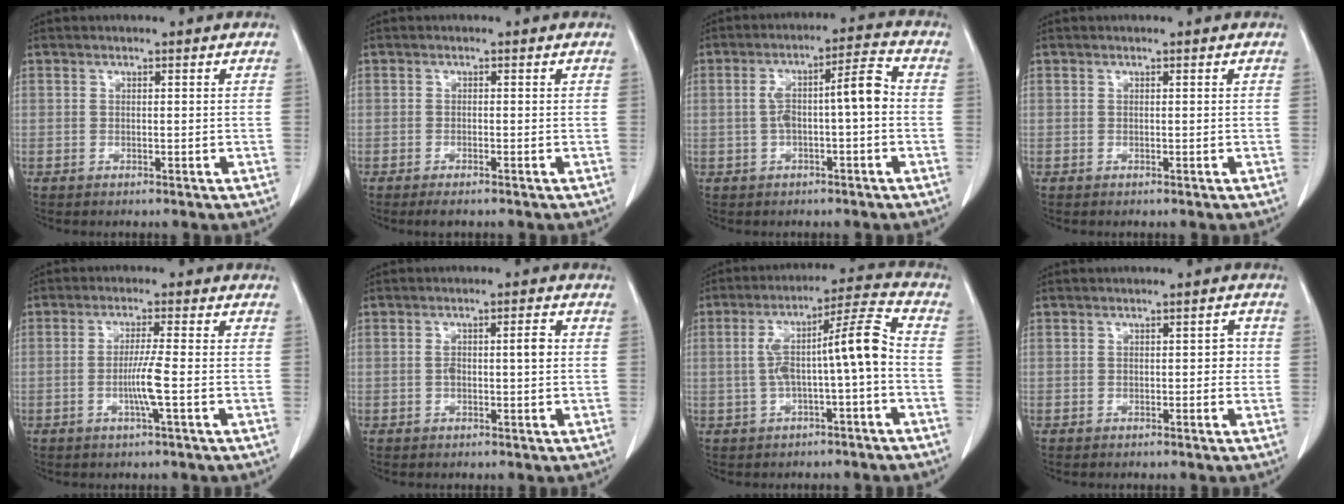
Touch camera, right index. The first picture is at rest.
{"total": 1.7, "force": [-1.3, 0.1, 1.1], "torque": [-0.020, -0.005, -0.021]}
{"total": 7.5, "force": [-0.5, 1.2, 7.4], "torque": [-0.132, 0.031, -0.008]}
{"total": 0.0}
{"total": 4.6, "force": [-1.2, -0.8, 4.3], "torque": [-0.083, -0.007, -0.025]}
{"total": 3.6, "force": [0.1, 0.9, 3.5], "torque": [-0.065, 0.014, 0.004]}
{"total": 9.9, "force": [-1.1, 0.5, 9.8], "torque": [-0.170, 0.038, -0.019]}
{"total": 1.8, "force": [-0.1, 0.9, 1.5], "torque": [-0.013, 0.009, -0.004]}